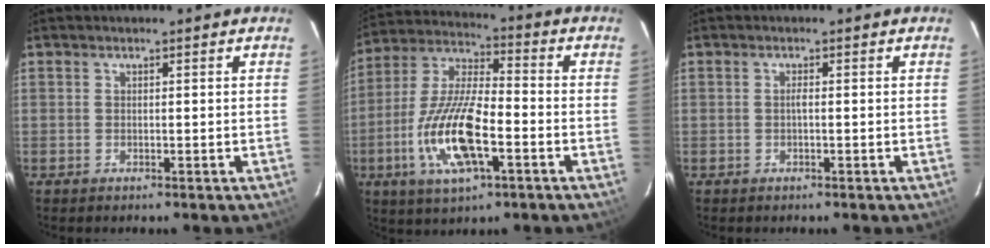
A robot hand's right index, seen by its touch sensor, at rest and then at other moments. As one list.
[{"total": 16.0, "force": [-5.3, 5.4, 14.1], "torque": [-0.296, -0.009, -0.103]}, {"total": 0.7, "force": [-0.2, 0.0, 0.7], "torque": [-0.011, 0.004, -0.005]}]